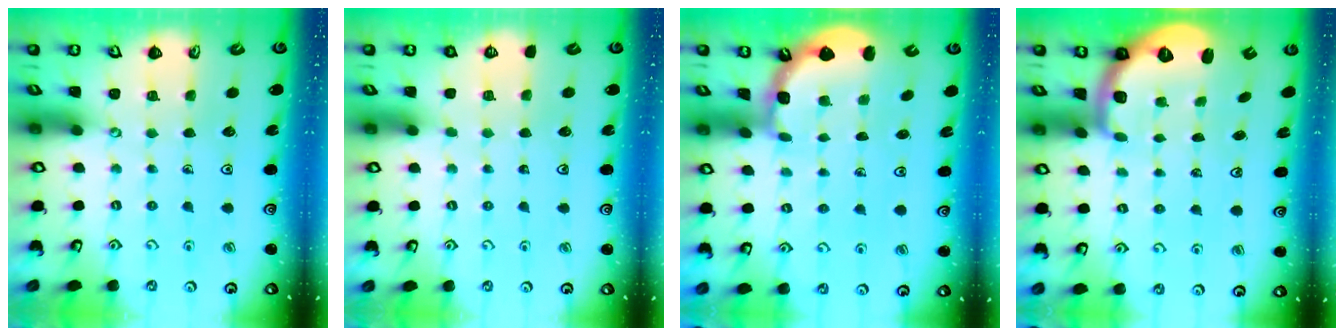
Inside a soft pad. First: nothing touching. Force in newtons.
{"total": 0.0}
{"total": 1.9, "press": 1.9, "slide": 0.2}
{"total": 1.9, "press": 1.8, "slide": 0.5}